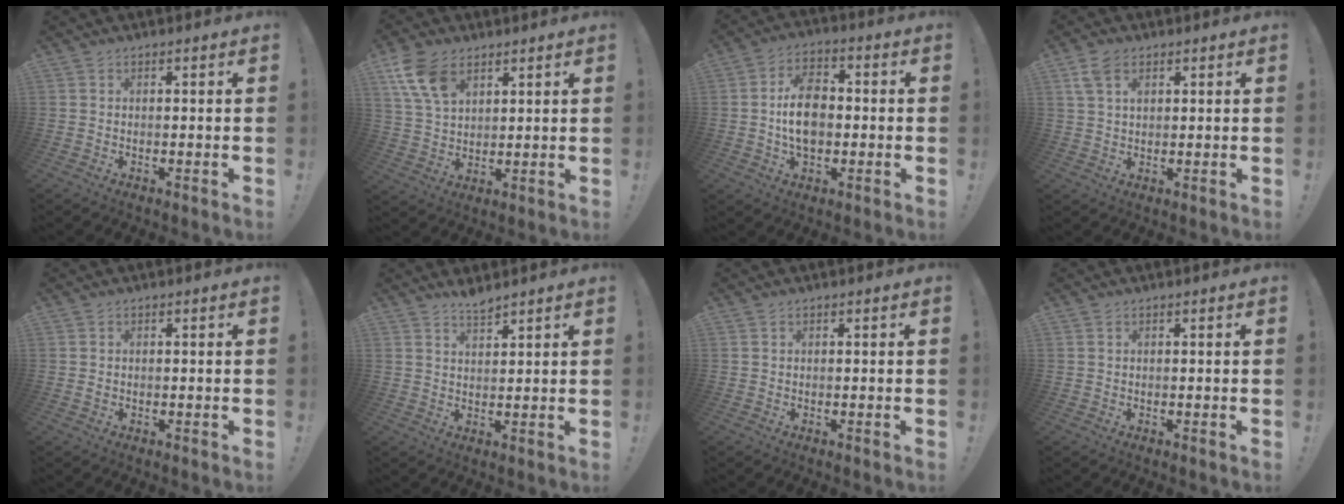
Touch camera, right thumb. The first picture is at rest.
{"total": 11.3, "force": [6.1, 6.7, 6.7], "torque": [-0.131, -0.018, 0.120]}
{"total": 11.9, "force": [-0.9, 8.0, 8.7], "torque": [-0.146, 0.009, -0.017]}
{"total": 5.1, "force": [2.4, 3.2, 3.1], "torque": [-0.052, -0.004, 0.044]}
{"total": 0.6, "force": [-0.1, 0.5, 0.4], "torque": [-0.005, 0.002, -0.002]}
{"total": 3.4, "force": [3.2, 0.4, 1.1], "torque": [-0.014, -0.023, 0.055]}
{"total": 0.0}
{"total": 0.0}